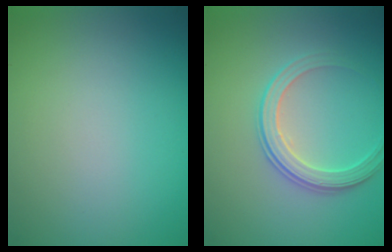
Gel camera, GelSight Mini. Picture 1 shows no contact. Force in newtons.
{"total": 3.0, "press": 2.8, "slide": 0.9}